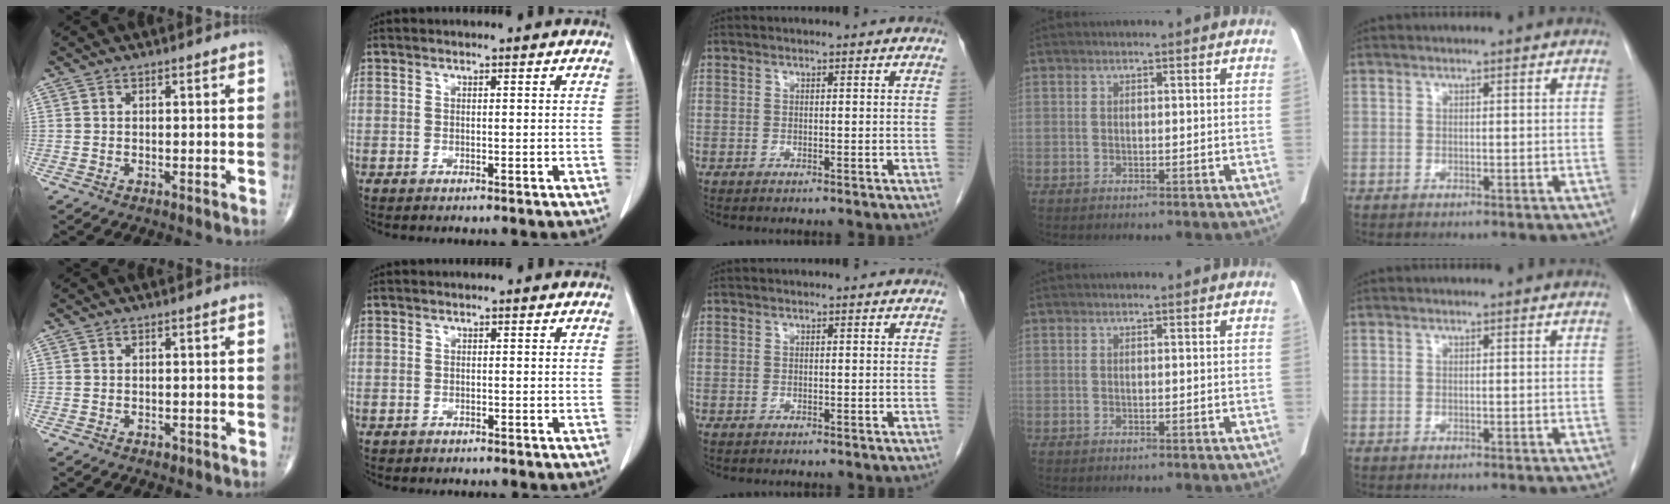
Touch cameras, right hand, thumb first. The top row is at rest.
{"thumb": {"total": 0.6, "force": [-0.3, 0.4, 0.2], "torque": [-0.004, 0.004, -0.003]}, "index": {"total": 0.6, "force": [-0.3, 0.6, -0.1], "torque": [0.001, 0.007, -0.009]}}